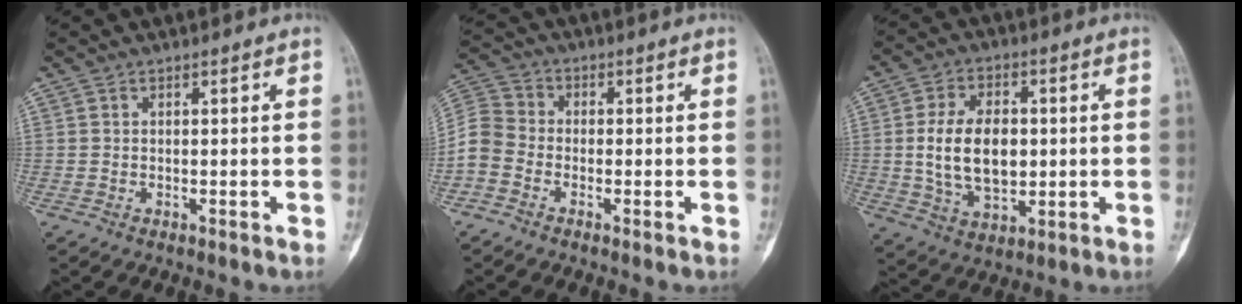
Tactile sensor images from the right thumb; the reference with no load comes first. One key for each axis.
{"total": 6.3, "fx": -2.4, "fy": 5.1, "fz": 3.0, "tx": -0.055, "ty": 0.019, "tz": -0.063}
{"total": 12.9, "fx": 0.4, "fy": 8.0, "fz": 10.1, "tx": -0.164, "ty": 0.000, "tz": 0.015}